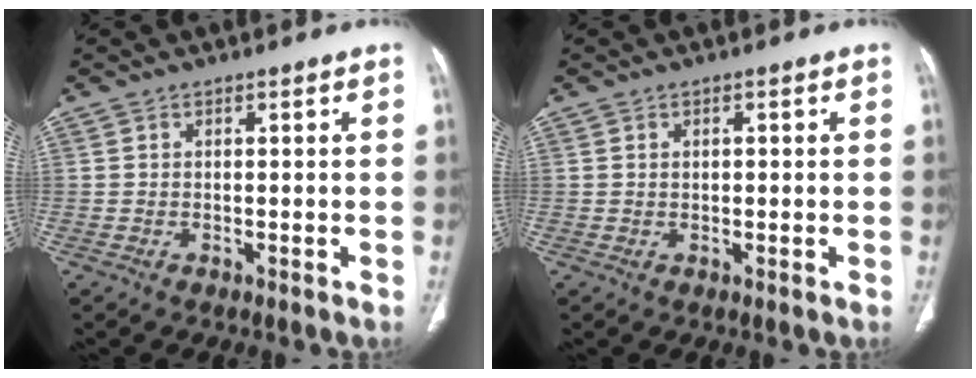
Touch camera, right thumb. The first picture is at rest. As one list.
[{"total": 0.9, "force": [0.2, 0.6, 0.7], "torque": [-0.014, 0.003, 0.005]}]